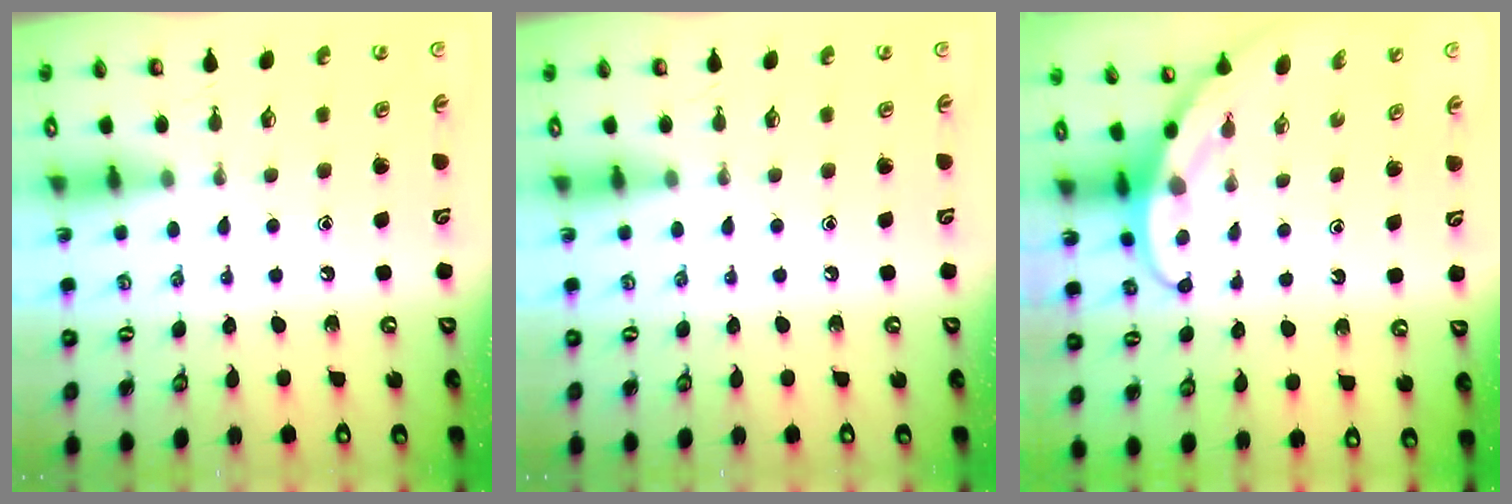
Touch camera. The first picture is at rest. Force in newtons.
{"total": 0.0}
{"total": 3.7, "press": 3.7, "slide": 0.3}